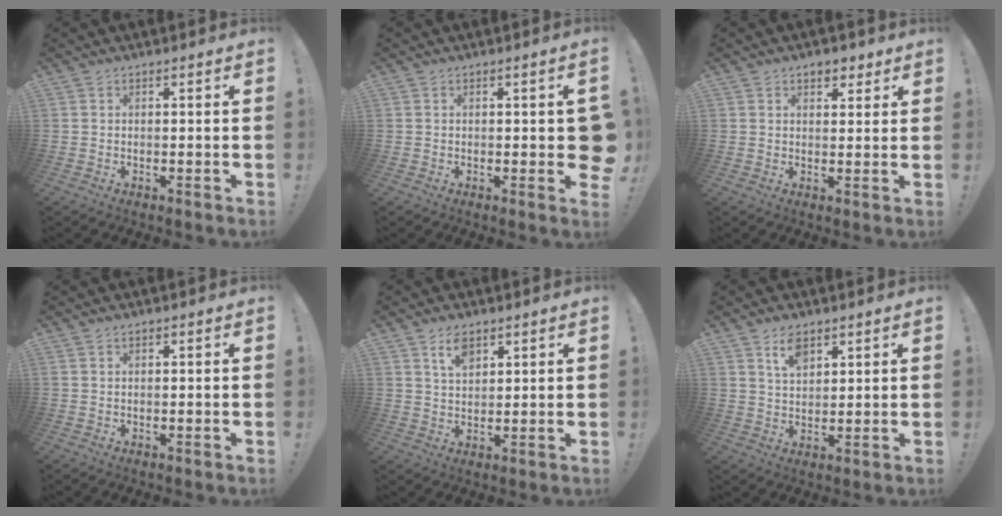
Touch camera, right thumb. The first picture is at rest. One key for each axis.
{"total": 3.8, "fx": 0.1, "fy": 1.6, "fz": 3.4, "tx": -0.047, "ty": 0.002, "tz": 0.005}
{"total": 4.3, "fx": 2.9, "fy": 2.6, "fz": 1.9, "tx": -0.012, "ty": -0.011, "tz": 0.048}
{"total": 0.5, "fx": 0.5, "fy": 0.0, "fz": 0.1, "tx": -0.002, "ty": 0.000, "tz": 0.009}
{"total": 5.6, "fx": 3.4, "fy": 2.8, "fz": 3.3, "tx": -0.054, "ty": -0.013, "tz": 0.060}
{"total": 6.0, "fx": 3.8, "fy": 3.1, "fz": 3.5, "tx": -0.059, "ty": -0.015, "tz": 0.068}